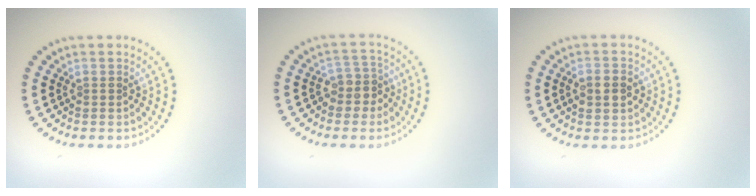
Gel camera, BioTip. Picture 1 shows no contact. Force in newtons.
{"total": 2.5, "press": 2.2, "slide": 1.2}
{"total": 2.9, "press": 2.9, "slide": 0.2}